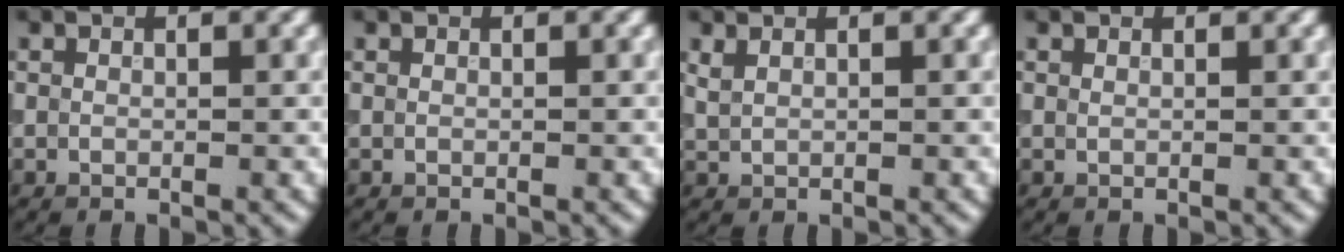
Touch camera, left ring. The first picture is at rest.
{"total": 0.0}
{"total": 0.7, "force": [0.6, 0.1, 0.4], "torque": [-0.014, 0.000, 0.017]}
{"total": 0.7, "force": [0.6, 0.1, 0.2], "torque": [-0.011, -0.004, 0.004]}